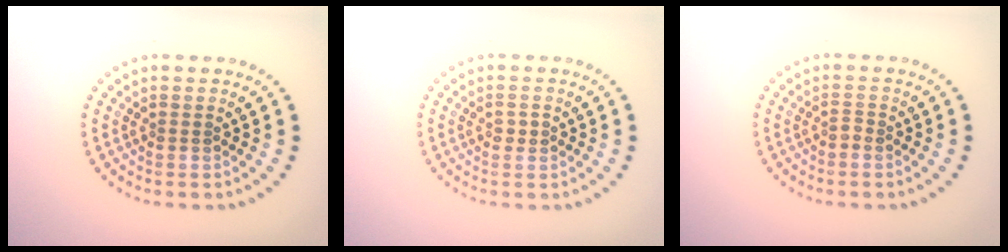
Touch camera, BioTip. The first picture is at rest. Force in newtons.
{"total": 0.9, "press": 0.9, "slide": 0.2}
{"total": 0.6, "press": 0.5, "slide": 0.3}